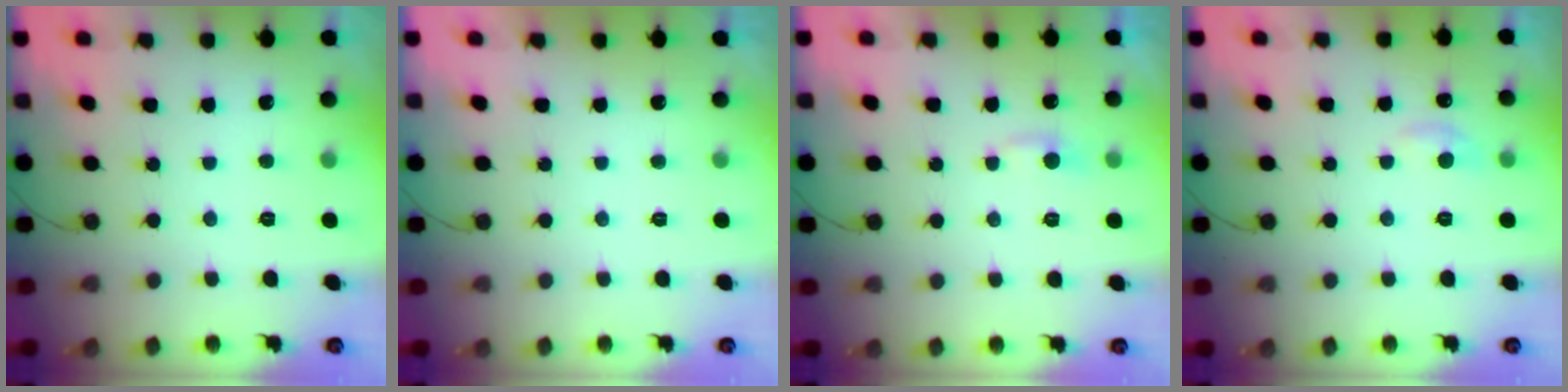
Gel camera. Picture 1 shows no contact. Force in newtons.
{"total": 0.0}
{"total": 3.7, "press": 3.7, "slide": 0.4}
{"total": 6.8, "press": 6.7, "slide": 0.9}